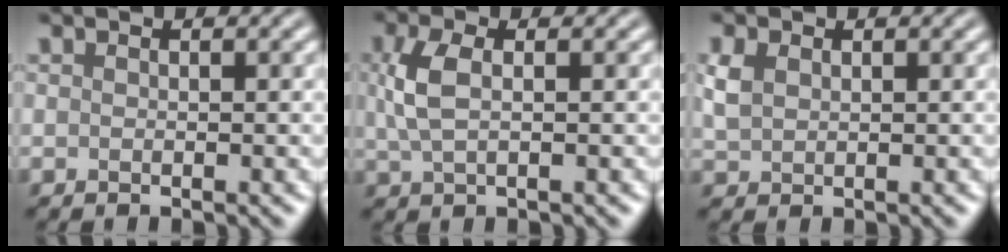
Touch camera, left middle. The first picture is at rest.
{"total": 3.2, "force": [0.7, 1.6, 2.7], "torque": [-0.067, 0.005, 0.013]}
{"total": 2.1, "force": [0.7, 1.5, 1.2], "torque": [-0.030, 0.004, 0.016]}